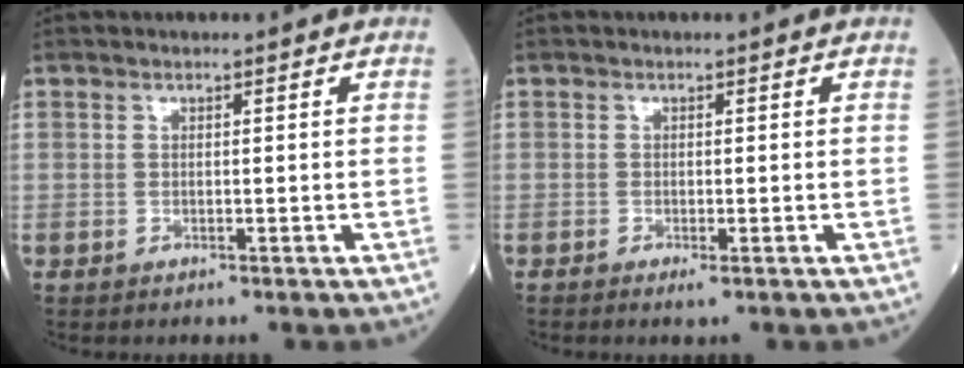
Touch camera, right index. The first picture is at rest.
{"total": 0.8, "force": [-0.5, 0.1, 0.7], "torque": [-0.013, -0.003, -0.008]}